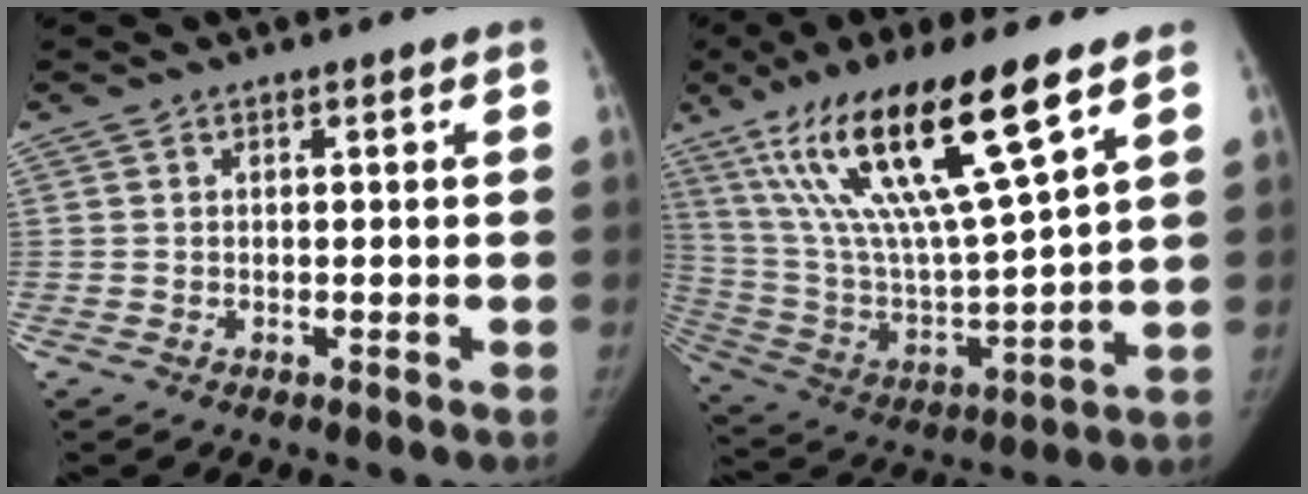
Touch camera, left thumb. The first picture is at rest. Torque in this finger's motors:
{"motor_torque": [3.12, 1.89, 2.27, -0.50, 0.26]}